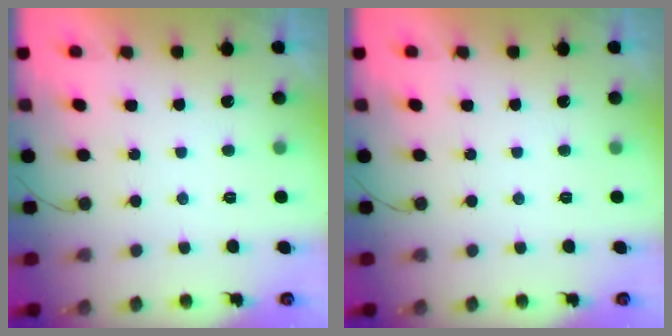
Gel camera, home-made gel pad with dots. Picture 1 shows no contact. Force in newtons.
{"total": 0.0}